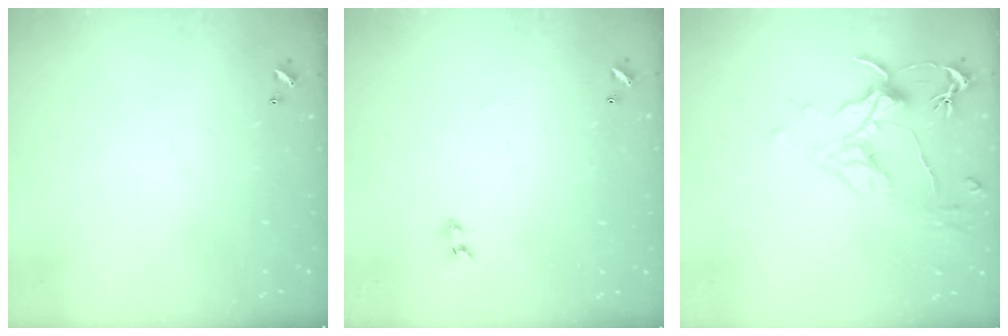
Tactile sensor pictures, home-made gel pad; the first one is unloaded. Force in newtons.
{"total": 1.3, "press": 1.1, "slide": 0.7}
{"total": 1.8, "press": 1.6, "slide": 0.9}